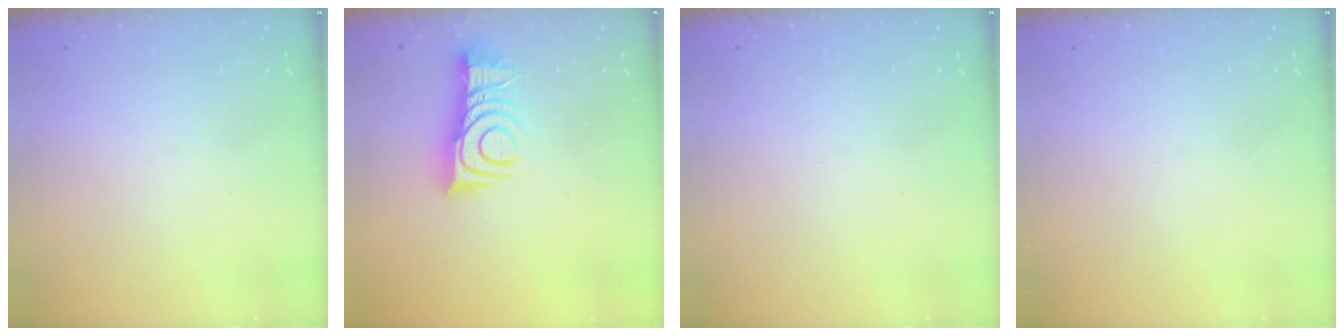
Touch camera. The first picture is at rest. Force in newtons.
{"total": 11.2, "press": 11.2, "slide": 0.5}
{"total": 0.0}
{"total": 0.0}